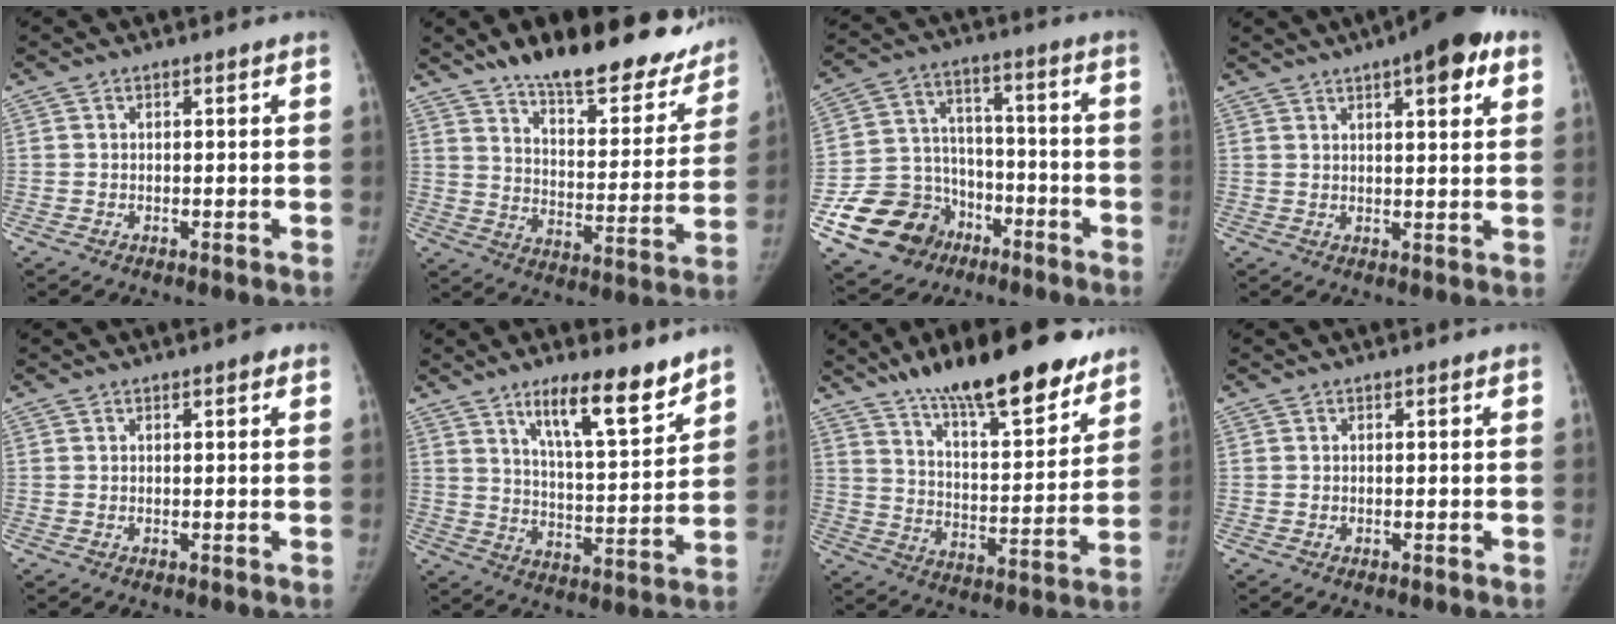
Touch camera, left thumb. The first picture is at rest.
{"total": 25.1, "force": [19.7, 9.1, 12.7], "torque": [-0.139, -0.094, 0.274]}
{"total": 16.4, "force": [-8.0, 13.4, 5.0], "torque": [-0.067, 0.085, -0.122]}
{"total": 11.0, "force": [5.7, 3.3, 8.8], "torque": [-0.099, -0.007, 0.072]}
{"total": 1.2, "force": [0.6, 0.5, 1.0], "torque": [-0.011, 0.001, 0.004]}
{"total": 14.0, "force": [9.8, 3.3, 9.5], "torque": [-0.128, -0.068, 0.165]}
{"total": 23.1, "force": [16.7, 6.5, 14.7], "torque": [-0.190, -0.069, 0.263]}
{"total": 0.0}